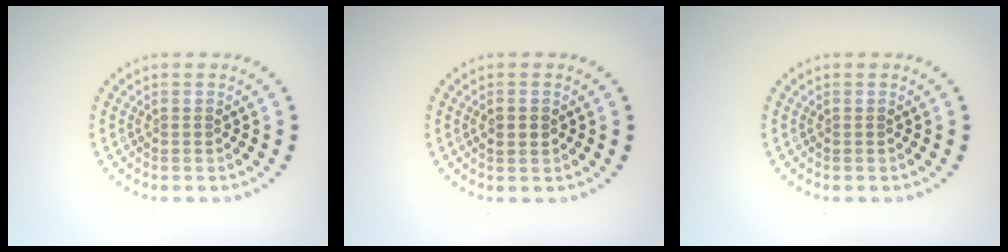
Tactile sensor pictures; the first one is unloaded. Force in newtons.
{"total": 1.0, "press": 1.0, "slide": 0.0}
{"total": 0.0}